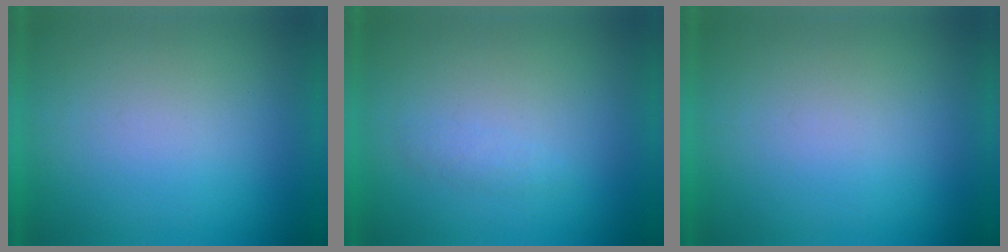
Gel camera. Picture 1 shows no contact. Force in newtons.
{"total": 1.3}
{"total": 0.0}